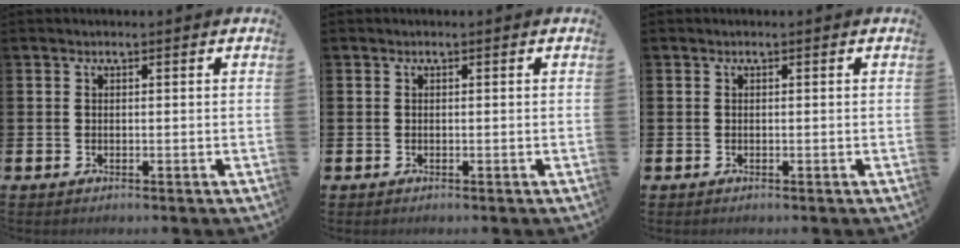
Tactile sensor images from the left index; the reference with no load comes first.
{"total": 0.0}
{"total": 0.0}